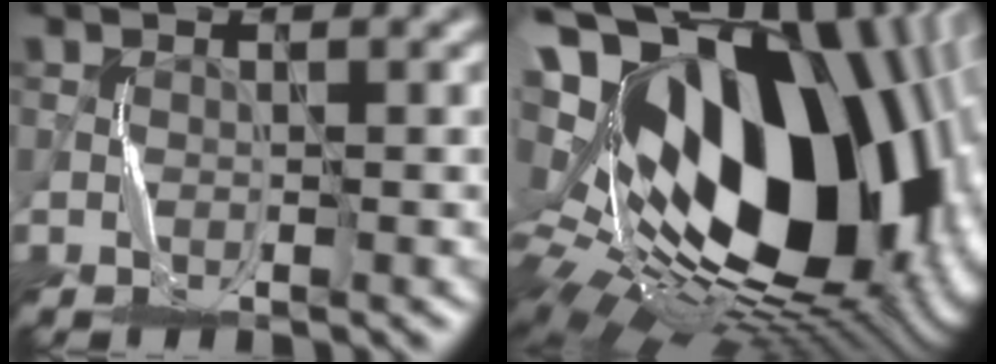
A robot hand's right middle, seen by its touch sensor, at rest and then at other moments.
{"total": 21.4, "force": [1.3, 13.5, 16.6], "torque": [-0.274, -0.020, 0.040]}